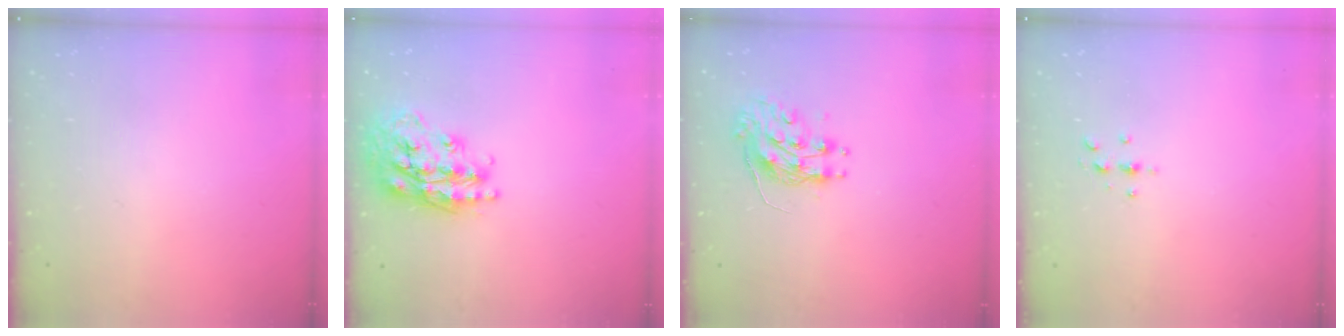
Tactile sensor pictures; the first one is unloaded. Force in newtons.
{"total": 20.8, "press": 20.8, "slide": 1.4}
{"total": 9.3, "press": 9.3, "slide": 0.8}
{"total": 3.0, "press": 3.0, "slide": 0.4}